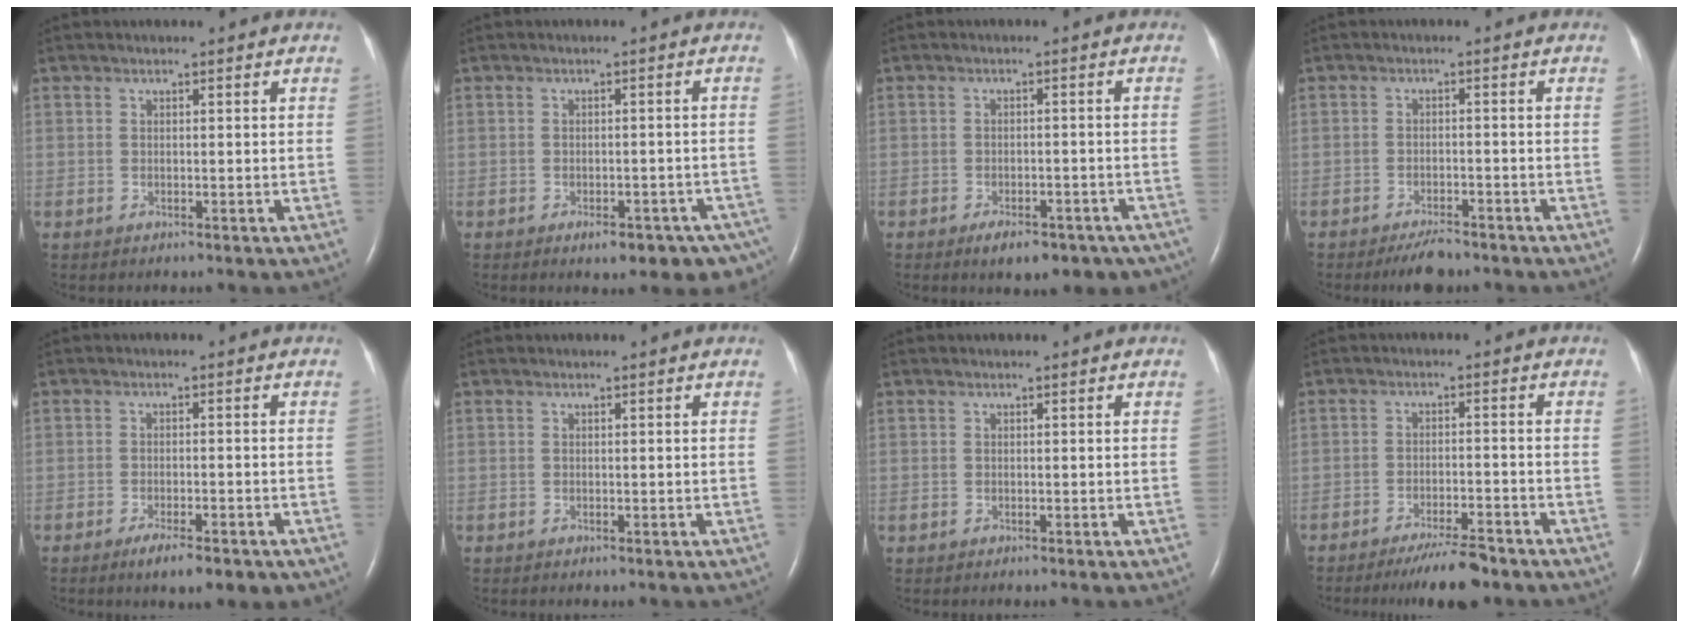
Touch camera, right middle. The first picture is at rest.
{"total": 9.4, "force": [-6.5, 4.1, 5.5], "torque": [-0.049, 0.005, -0.079]}
{"total": 9.9, "force": [-7.4, 4.4, 4.9], "torque": [-0.042, 0.009, -0.092]}
{"total": 3.8, "force": [-3.2, 1.0, 1.7], "torque": [-0.037, -0.005, -0.051]}
{"total": 6.5, "force": [-4.5, 1.7, 4.4], "torque": [-0.056, -0.008, -0.057]}
{"total": 0.0}
{"total": 0.0}
{"total": 6.3, "force": [-5.2, 0.8, 3.5], "torque": [-0.060, -0.013, -0.088]}